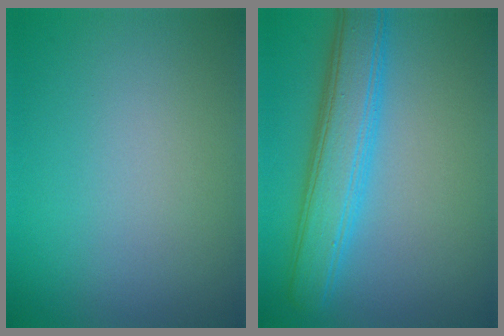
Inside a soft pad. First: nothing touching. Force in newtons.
{"total": 5.7, "press": 5.7, "slide": 0.1}